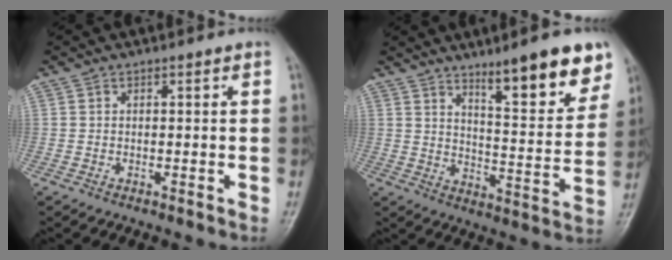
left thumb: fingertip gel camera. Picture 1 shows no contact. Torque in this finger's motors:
{"motor_torque": [0.42, 0.24, 1.08, -1.13, 0.11]}